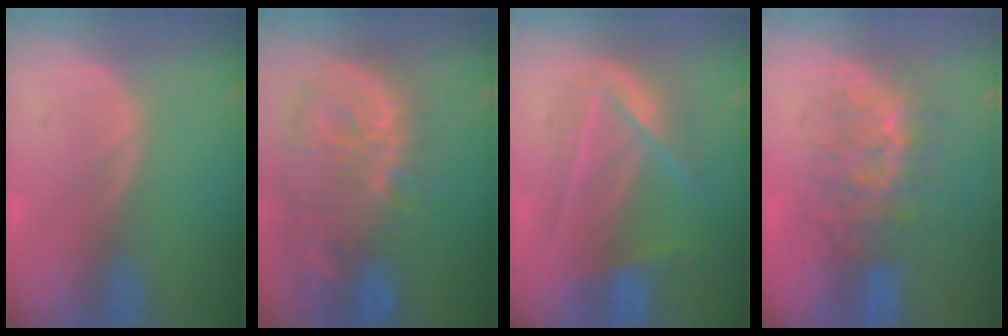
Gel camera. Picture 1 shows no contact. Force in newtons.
{"total": 13.8, "press": 12.0, "slide": 6.7}
{"total": 7.3, "press": 6.6, "slide": 3.0}
{"total": 7.9, "press": 7.6, "slide": 2.3}